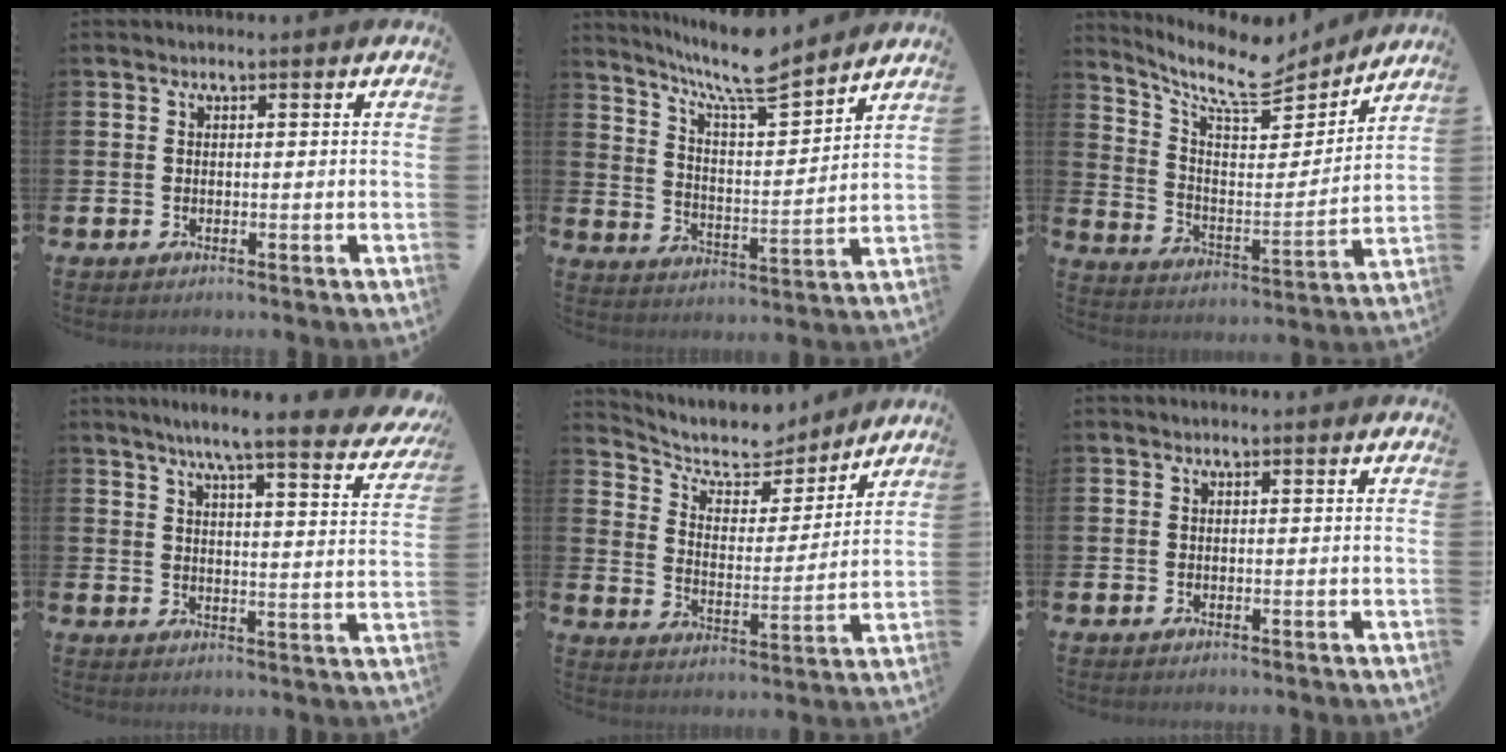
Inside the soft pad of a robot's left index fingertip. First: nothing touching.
{"total": 9.6, "force": [8.9, 1.2, 3.6], "torque": [-0.097, -0.055, 0.158]}
{"total": 9.8, "force": [8.3, 2.9, 4.4], "torque": [-0.104, -0.060, 0.135]}
{"total": 6.7, "force": [5.8, 0.1, 3.4], "torque": [-0.074, -0.039, 0.093]}
{"total": 8.3, "force": [7.5, 3.1, 1.9], "torque": [-0.067, -0.057, 0.129]}
{"total": 0.0}